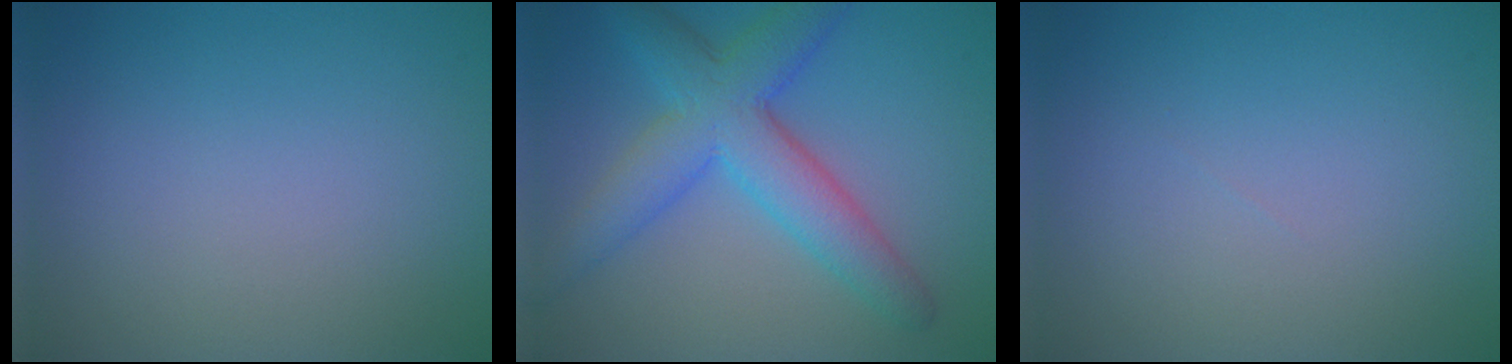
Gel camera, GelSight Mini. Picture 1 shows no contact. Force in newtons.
{"total": 6.8, "press": 6.8, "slide": 0.1}
{"total": 0.0}